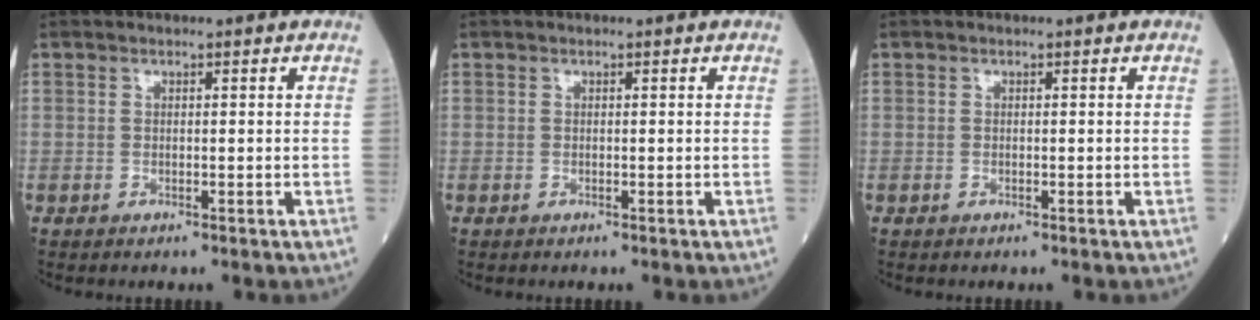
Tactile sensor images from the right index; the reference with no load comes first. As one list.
[{"total": 0.0}, {"total": 0.0}]